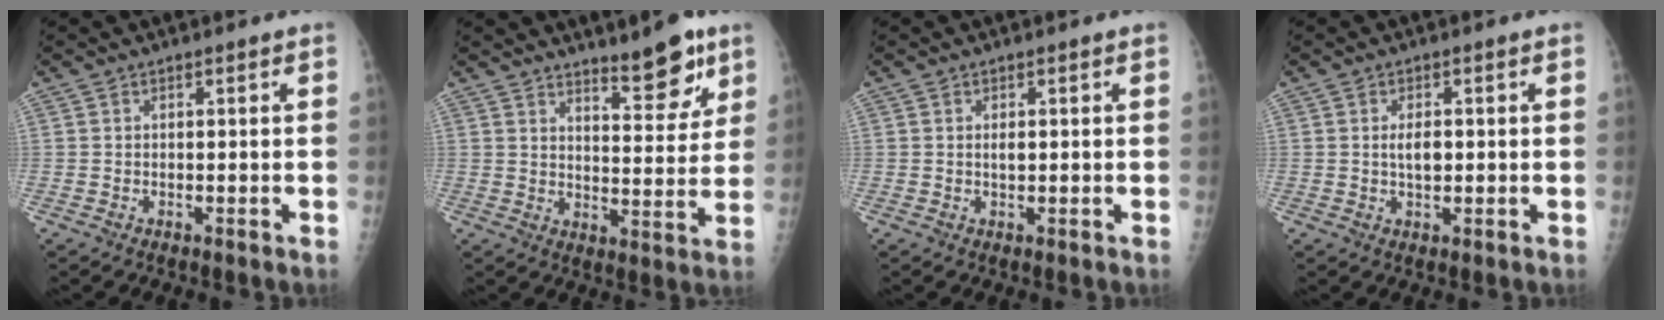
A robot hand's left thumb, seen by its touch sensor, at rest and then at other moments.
{"total": 10.0, "force": [7.1, 3.0, 6.4], "torque": [-0.063, -0.052, 0.108]}
{"total": 1.5, "force": [0.2, 0.7, 1.3], "torque": [-0.021, 0.000, 0.004]}
{"total": 3.2, "force": [0.2, 1.6, 2.7], "torque": [-0.044, -0.001, 0.005]}